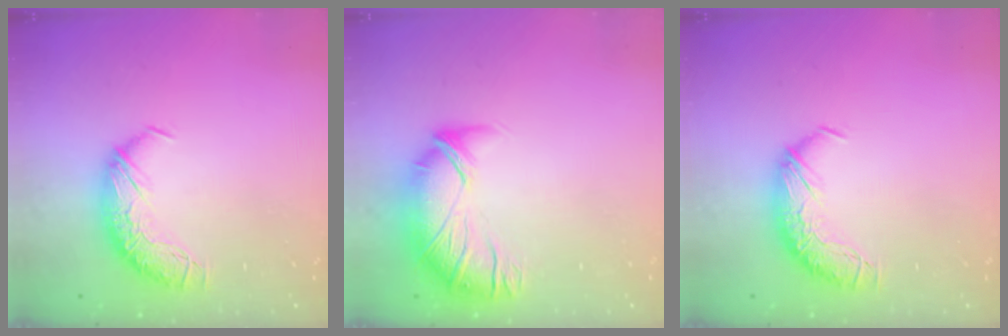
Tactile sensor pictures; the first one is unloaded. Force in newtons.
{"total": 2.6, "press": 1.1, "slide": 2.3}
{"total": 0.0}